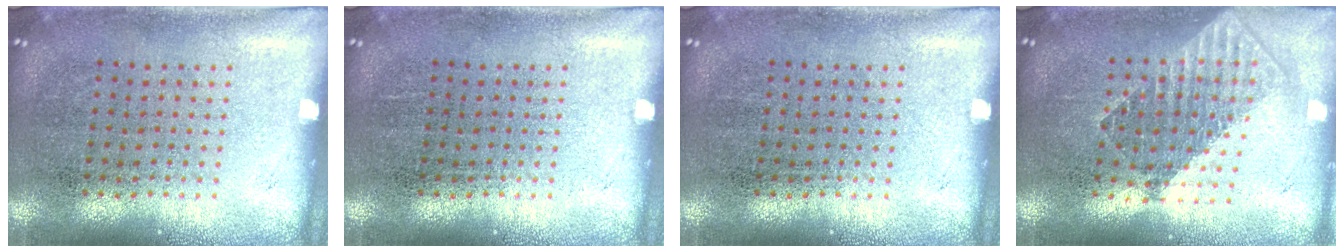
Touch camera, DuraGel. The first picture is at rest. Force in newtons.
{"total": 0.0}
{"total": 0.0}
{"total": 1.8, "press": 1.5, "slide": 1.0}